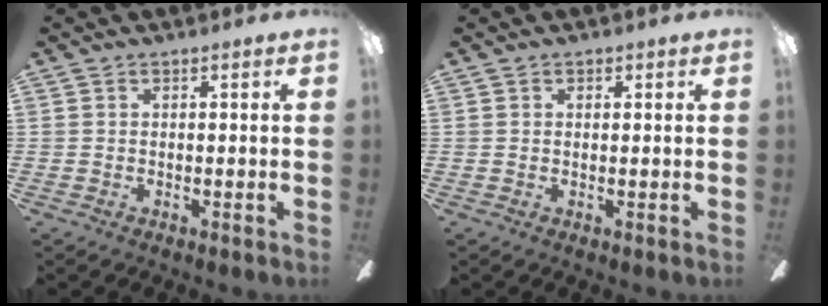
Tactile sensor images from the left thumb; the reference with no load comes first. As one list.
[{"total": 0.7, "force": [0.4, 0.5, 0.1], "torque": [0.005, -0.001, 0.006]}]